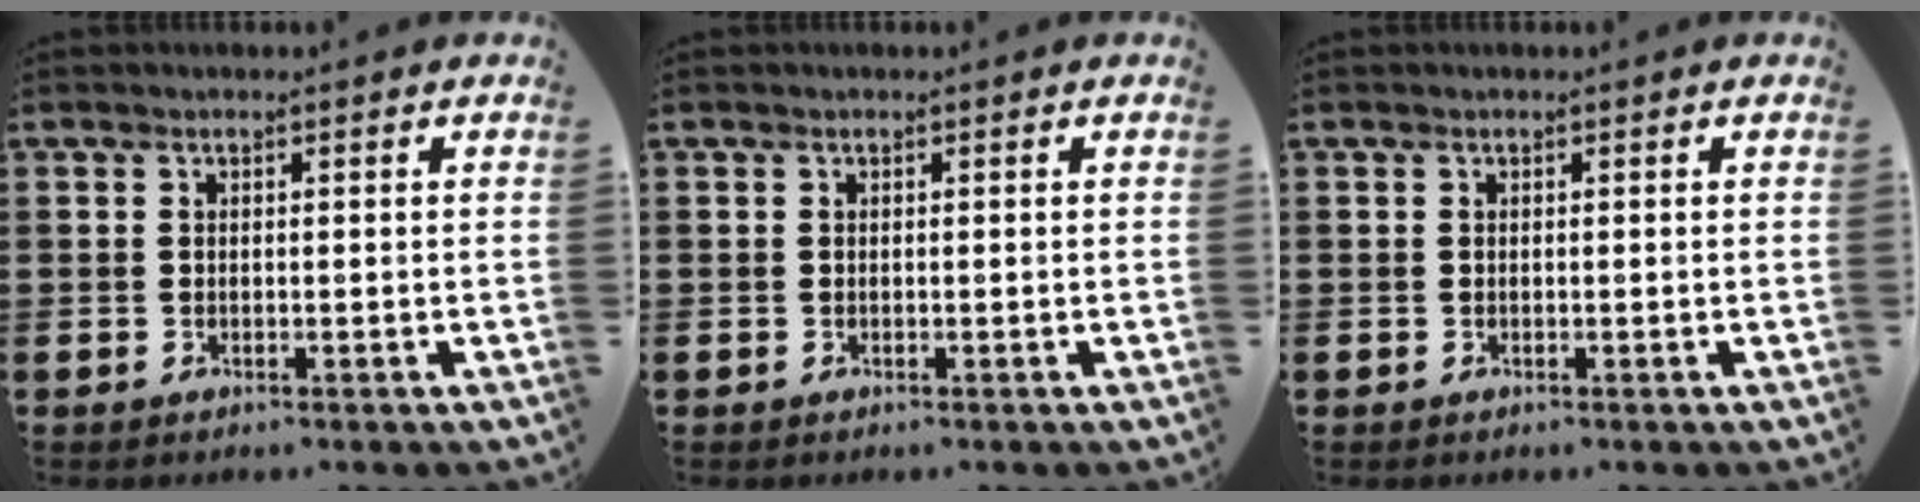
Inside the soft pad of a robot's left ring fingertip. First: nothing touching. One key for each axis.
{"total": 0.0}
{"total": 0.0}